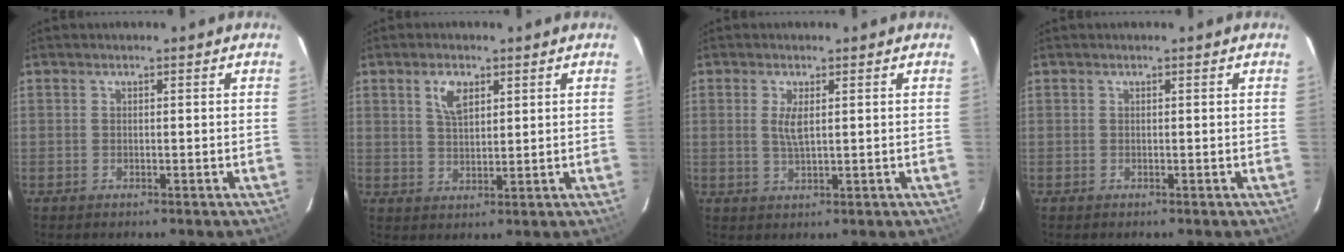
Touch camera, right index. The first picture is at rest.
{"total": 4.7, "force": [2.3, 2.3, 3.3], "torque": [-0.060, 0.007, 0.045]}
{"total": 3.2, "force": [0.7, 0.9, 3.0], "torque": [-0.059, -0.004, 0.014]}
{"total": 0.0}